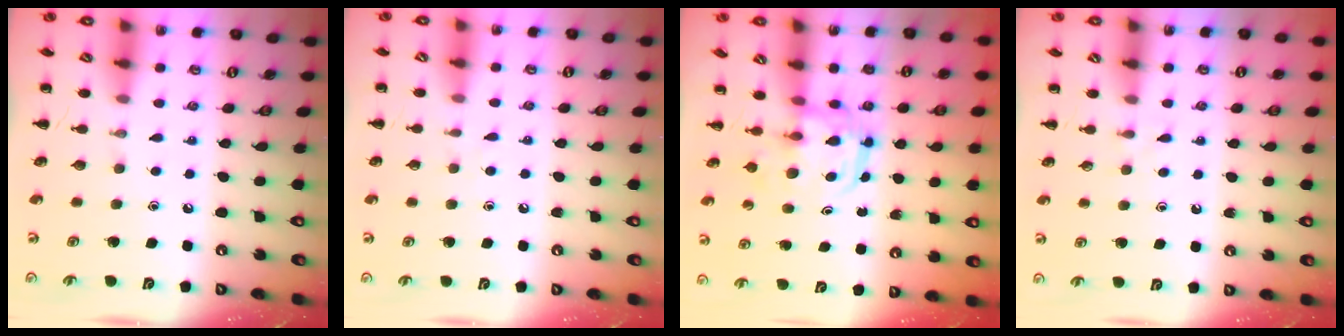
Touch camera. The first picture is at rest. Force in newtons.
{"total": 2.9, "press": 2.8, "slide": 1.0}
{"total": 3.2, "press": 3.2, "slide": 0.4}
{"total": 2.5, "press": 2.2, "slide": 1.1}